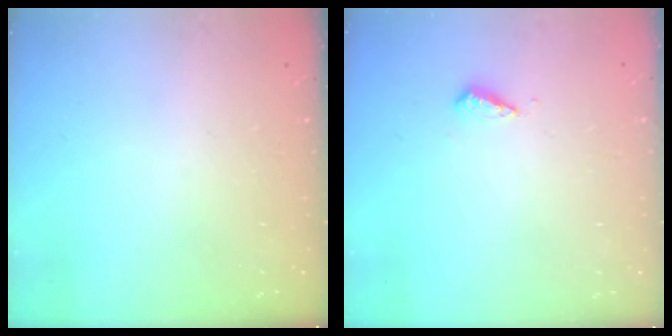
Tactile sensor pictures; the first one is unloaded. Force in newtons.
{"total": 2.8, "press": 2.8, "slide": 0.7}